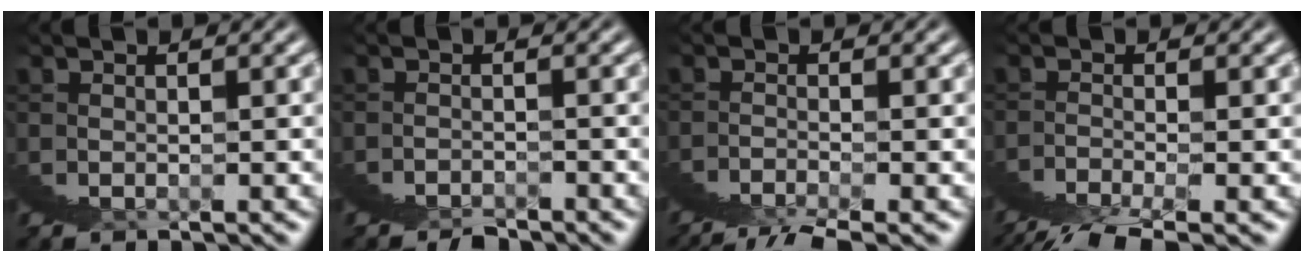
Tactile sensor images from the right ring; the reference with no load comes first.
{"total": 1.3, "force": [-0.8, -0.6, -0.7], "torque": [0.029, 0.010, -0.020]}
{"total": 1.5, "force": [0.6, -1.4, 0.2], "torque": [0.011, 0.027, 0.000]}
{"total": 1.6, "force": [0.3, -1.6, 0.2], "torque": [0.006, 0.018, -0.002]}